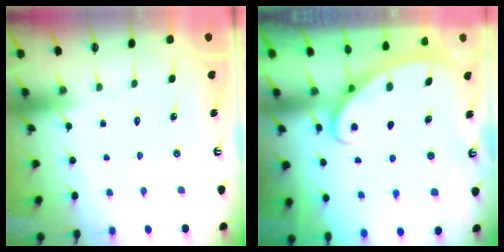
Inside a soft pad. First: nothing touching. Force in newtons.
{"total": 2.8, "press": 2.8, "slide": 0.4}